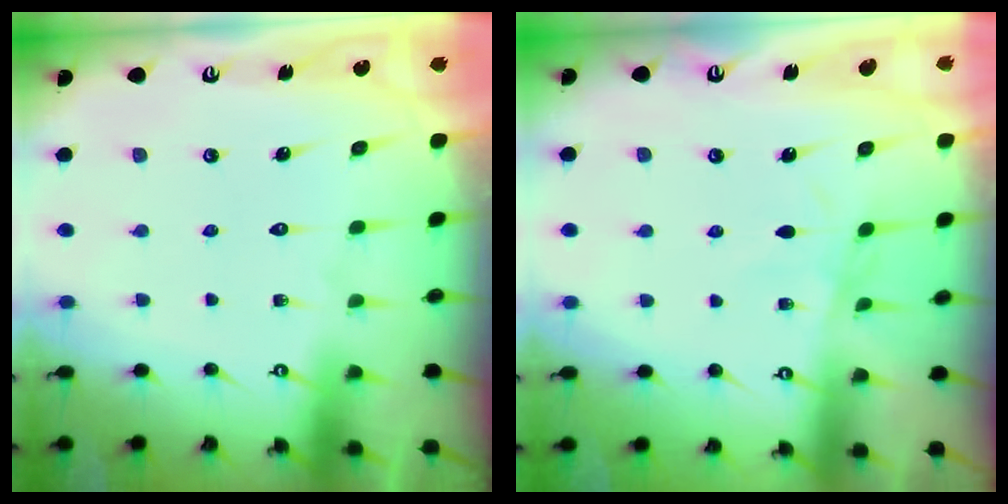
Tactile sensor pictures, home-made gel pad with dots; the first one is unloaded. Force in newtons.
{"total": 2.2, "press": 2.1, "slide": 0.3}